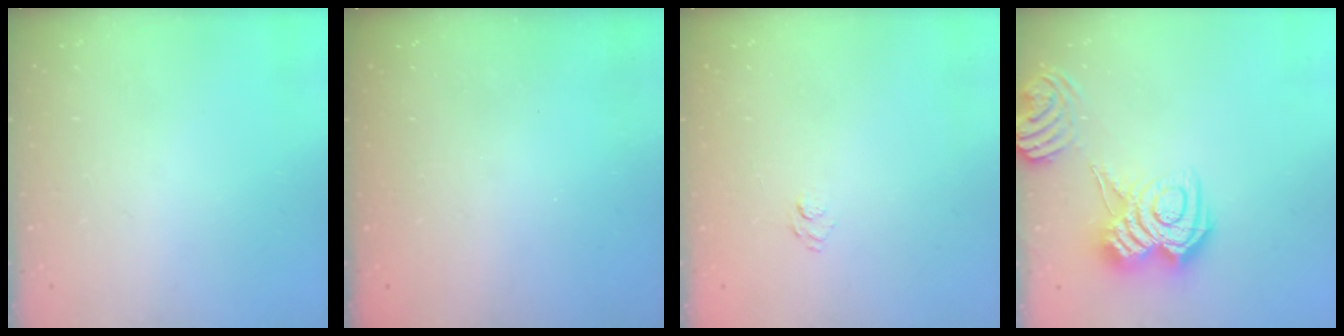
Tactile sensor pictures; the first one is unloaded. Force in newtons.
{"total": 2.4, "press": 2.3, "slide": 0.8}
{"total": 5.8, "press": 5.7, "slide": 1.1}
{"total": 11.2, "press": 11.1, "slide": 0.8}